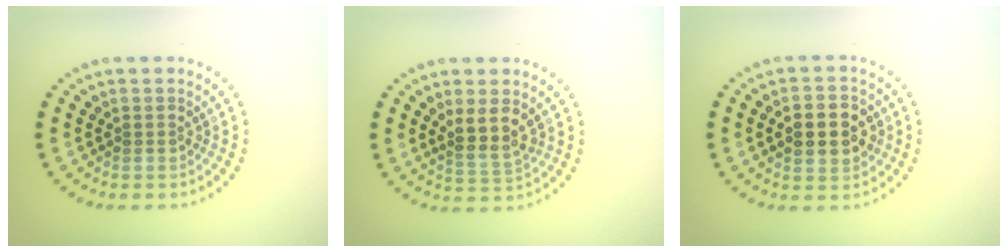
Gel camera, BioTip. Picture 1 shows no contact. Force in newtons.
{"total": 2.7, "press": 2.3, "slide": 1.4}
{"total": 4.7, "press": 4.7, "slide": 0.2}